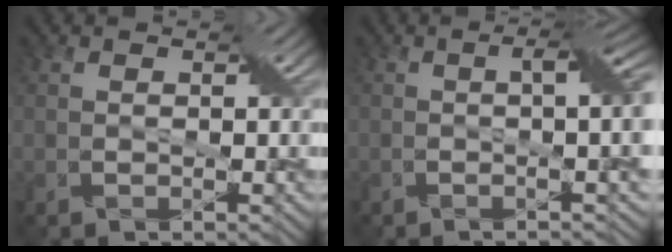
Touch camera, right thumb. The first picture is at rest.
{"total": 6.7, "force": [-0.1, 1.5, 6.5], "torque": [-0.084, 0.009, -0.007]}